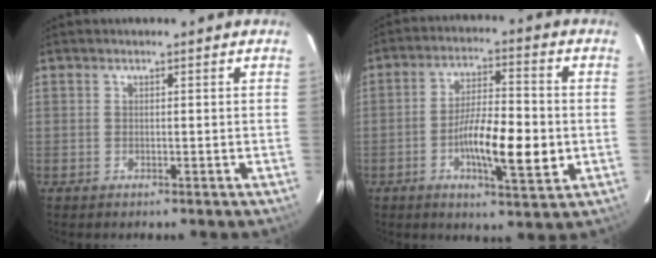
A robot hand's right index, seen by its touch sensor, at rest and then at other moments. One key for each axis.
{"total": 11.9, "fx": -2.5, "fy": 2.8, "fz": 11.3, "tx": -0.197, "ty": 0.002, "tz": -0.041}